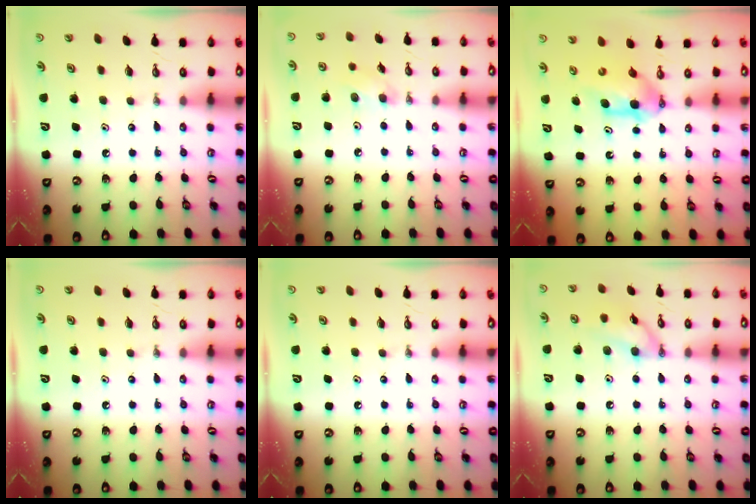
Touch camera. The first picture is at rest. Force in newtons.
{"total": 6.6, "press": 6.0, "slide": 2.7}
{"total": 5.4, "press": 5.3, "slide": 1.1}
{"total": 0.0}
{"total": 0.0}
{"total": 10.3, "press": 10.3, "slide": 0.6}